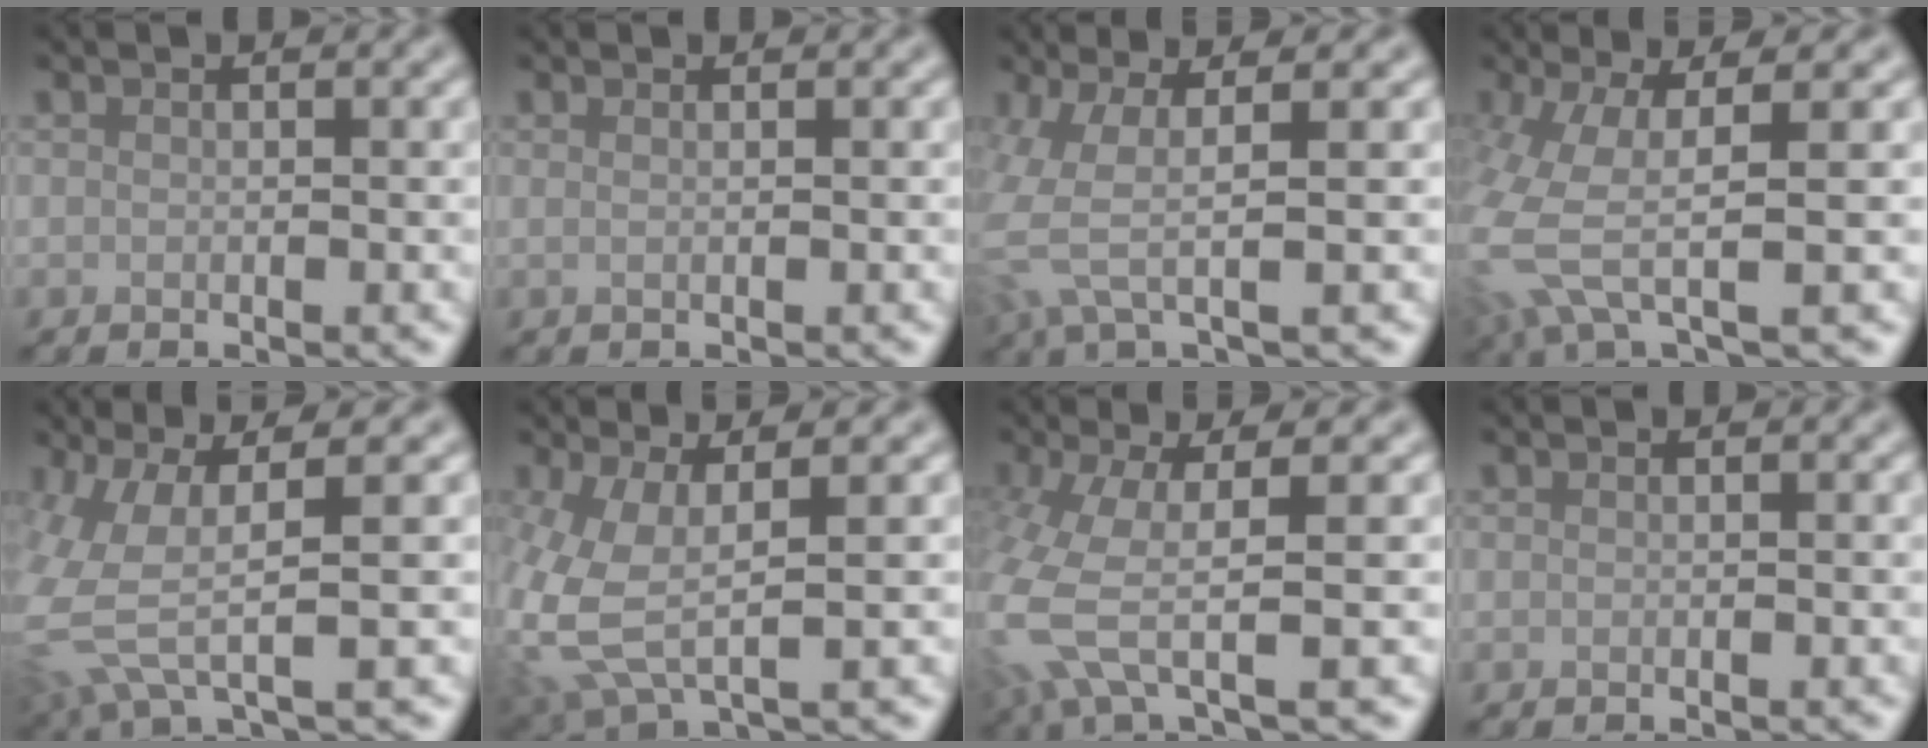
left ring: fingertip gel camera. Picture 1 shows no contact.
{"total": 1.2, "force": [0.3, 0.6, 1.0], "torque": [-0.010, -0.002, -0.006]}
{"total": 4.2, "force": [-0.1, 0.8, 4.1], "torque": [-0.101, -0.007, -0.005]}
{"total": 6.6, "force": [-1.2, 1.8, 6.3], "torque": [-0.156, -0.008, -0.026]}
{"total": 6.2, "force": [0.3, 1.7, 6.0], "torque": [-0.142, -0.006, 0.009]}
{"total": 6.4, "force": [-0.3, 2.6, 5.9], "torque": [-0.148, -0.004, -0.006]}
{"total": 7.3, "force": [-1.7, 1.9, 6.8], "torque": [-0.169, -0.006, -0.041]}
{"total": 0.0}